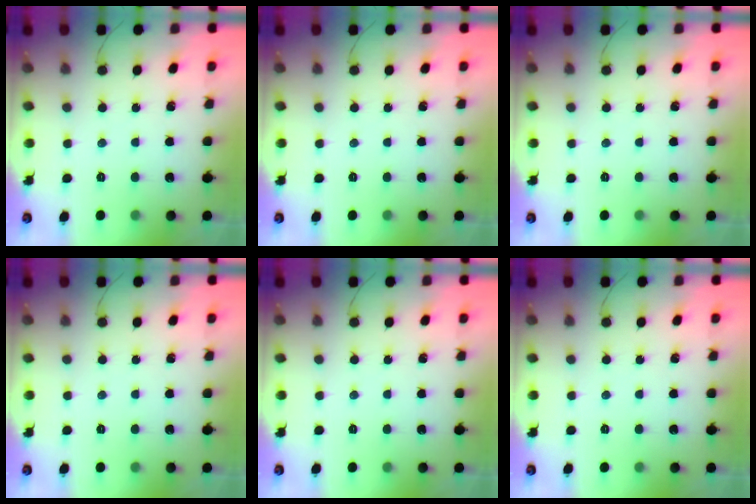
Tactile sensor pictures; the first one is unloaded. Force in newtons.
{"total": 0.0}
{"total": 0.0}
{"total": 0.0}
{"total": 0.0}
{"total": 0.0}